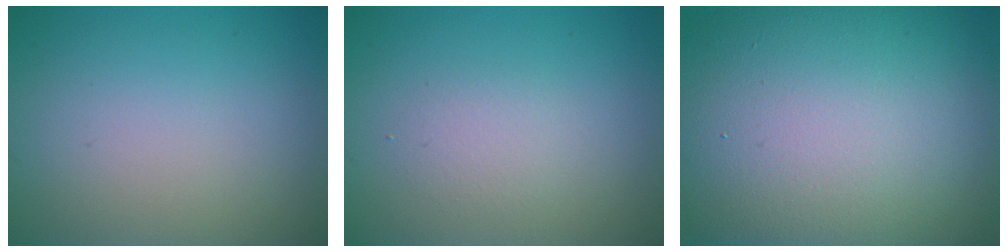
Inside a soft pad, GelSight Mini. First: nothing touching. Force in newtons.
{"total": 1.5, "press": 1.5, "slide": 0.2}
{"total": 18.3, "press": 18.2, "slide": 0.8}